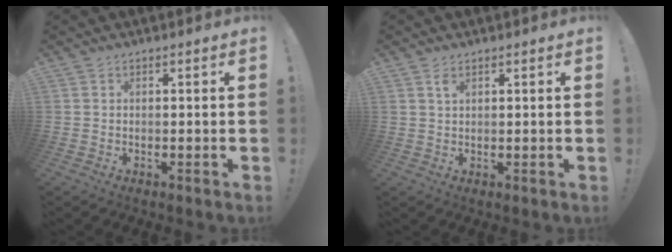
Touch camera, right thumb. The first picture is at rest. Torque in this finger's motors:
{"motor_torque": [-0.01, -0.05, 0.07, 0.20, 0.01]}